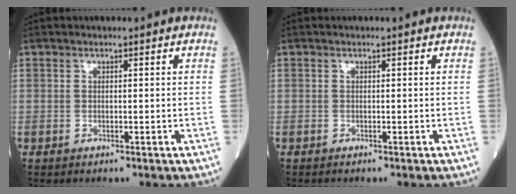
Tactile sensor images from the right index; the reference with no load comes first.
{"total": 0.0}